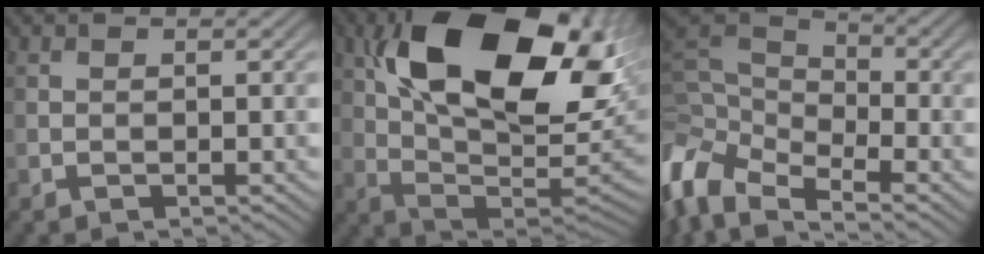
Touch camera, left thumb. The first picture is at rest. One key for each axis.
{"total": 20.7, "fx": 7.8, "fy": 10.3, "fz": 16.2, "tx": -0.300, "ty": 0.020, "tz": 0.133}
{"total": 10.3, "fx": -5.4, "fy": 4.9, "fz": 7.2, "tx": -0.179, "ty": -0.001, "tz": -0.113}